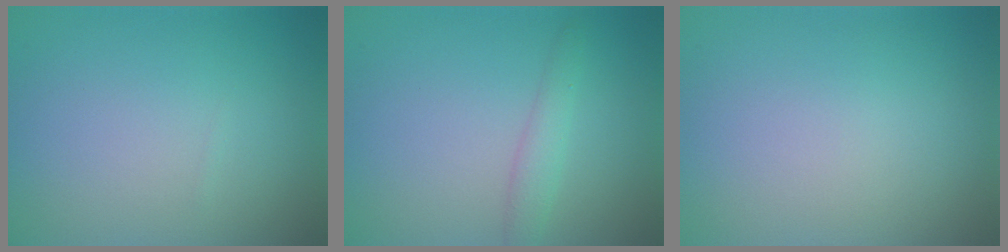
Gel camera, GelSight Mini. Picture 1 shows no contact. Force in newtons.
{"total": 1.8, "press": 1.7, "slide": 0.2}
{"total": 0.0}